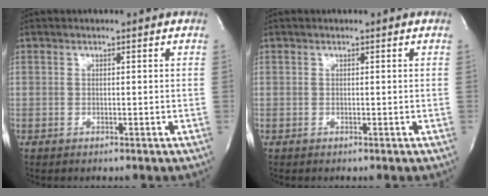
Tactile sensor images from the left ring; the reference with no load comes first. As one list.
[{"total": 0.0}]